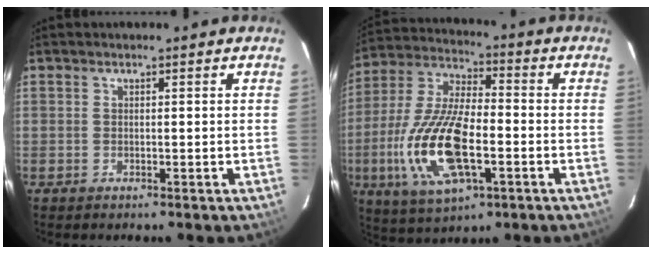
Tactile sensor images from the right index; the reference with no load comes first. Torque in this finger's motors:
{"motor_torque": [2.14, 0.00, 0.56, 0.19]}